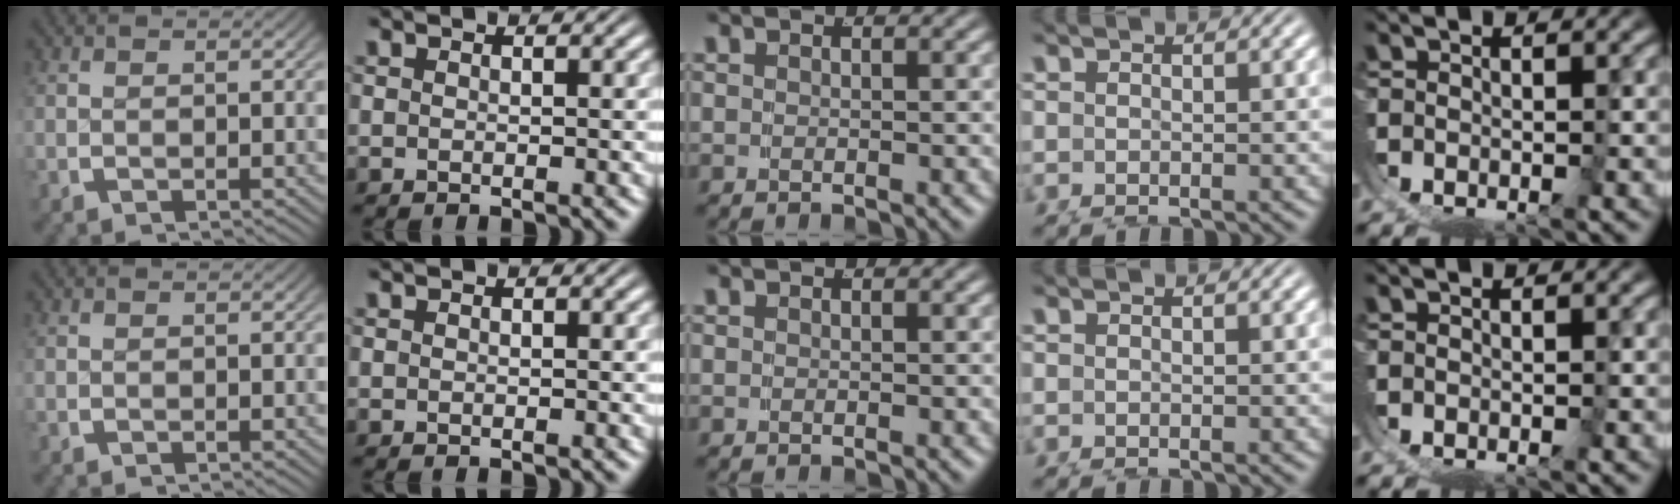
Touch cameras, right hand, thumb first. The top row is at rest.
{}